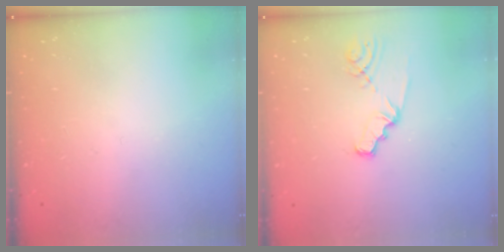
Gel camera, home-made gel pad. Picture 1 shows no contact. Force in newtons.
{"total": 2.6, "press": 2.6, "slide": 0.3}